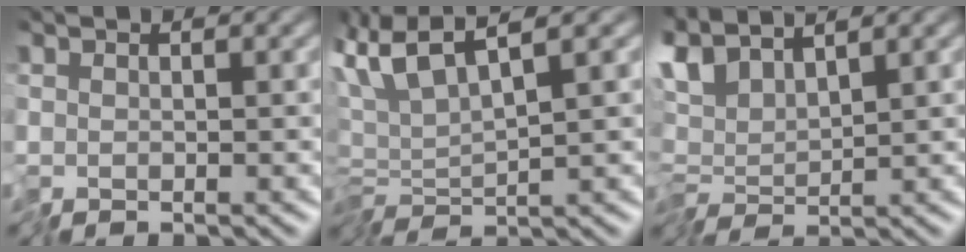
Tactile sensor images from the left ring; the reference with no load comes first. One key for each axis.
{"total": 5.0, "fx": 1.6, "fy": 1.2, "fz": 4.6, "tx": -0.098, "ty": 0.013, "tz": 0.023}
{"total": 4.0, "fx": 2.1, "fy": 1.4, "fz": 3.1, "tx": -0.074, "ty": 0.009, "tz": 0.031}